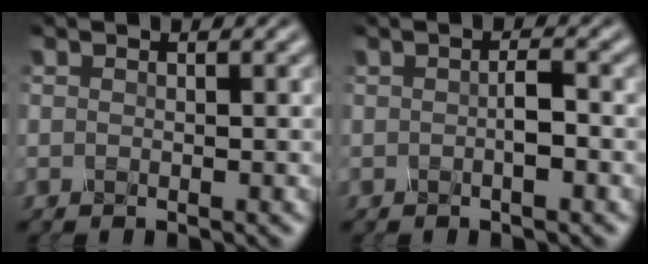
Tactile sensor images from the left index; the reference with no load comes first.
{"total": 1.3, "force": [-0.2, 0.0, 1.2], "torque": [-0.022, 0.009, -0.002]}